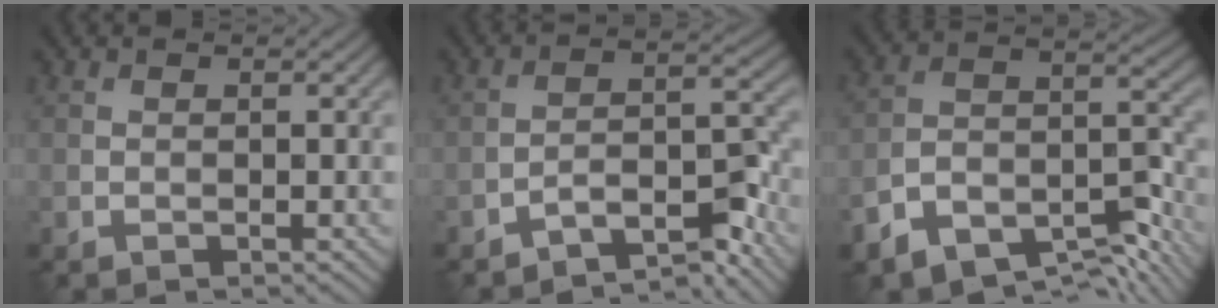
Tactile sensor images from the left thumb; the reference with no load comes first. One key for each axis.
{"total": 6.3, "fx": -5.2, "fy": 1.2, "fz": 3.4, "tx": -0.049, "ty": 0.012, "tz": -0.092}
{"total": 11.4, "fx": -8.6, "fy": 4.6, "fz": 5.8, "tx": -0.099, "ty": -0.013, "tz": -0.151}